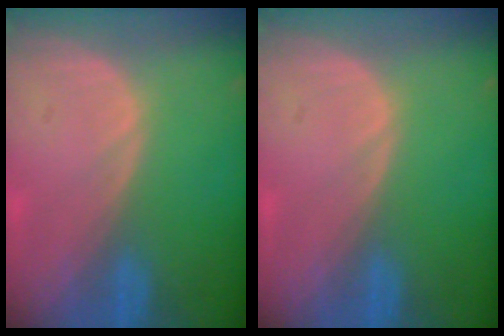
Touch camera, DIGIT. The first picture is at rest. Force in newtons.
{"total": 0.0}